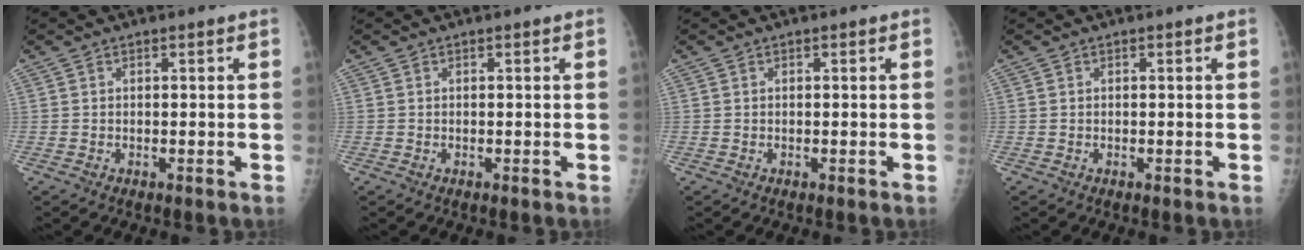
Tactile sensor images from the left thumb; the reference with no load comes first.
{"total": 0.0}
{"total": 0.0}
{"total": 0.0}